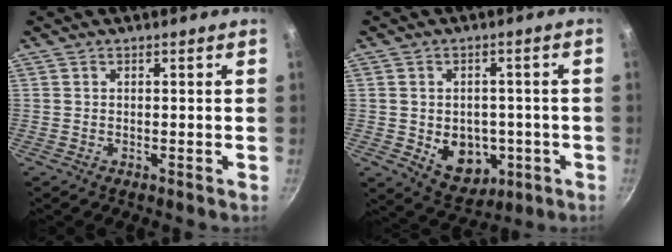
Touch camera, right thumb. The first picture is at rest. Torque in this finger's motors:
{"motor_torque": [-0.31, 0.43, 0.35, 0.49, 0.03]}